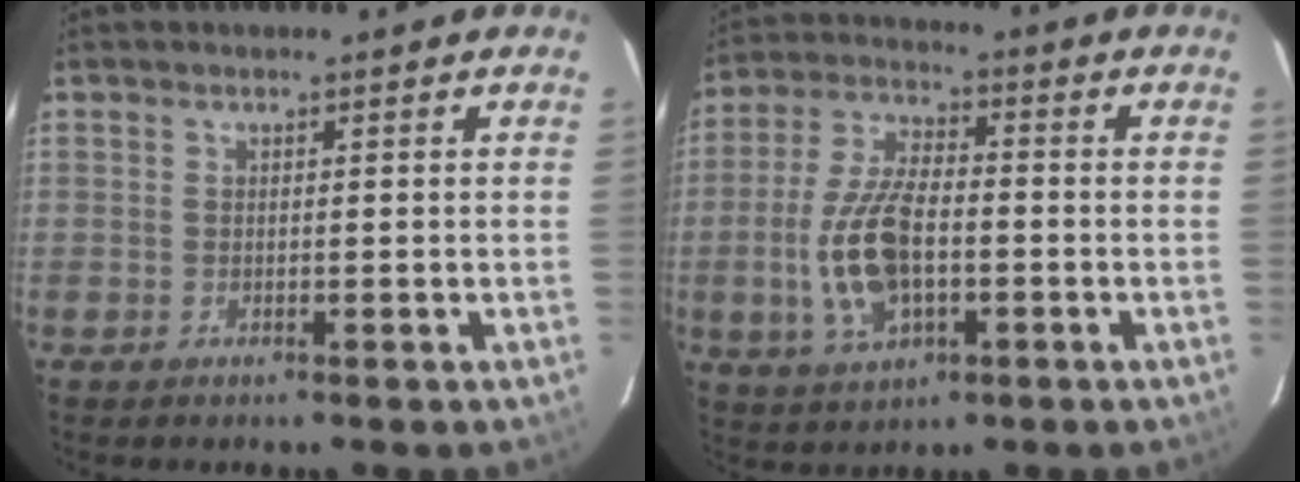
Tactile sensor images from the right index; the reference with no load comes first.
{"total": 13.2, "force": [-2.7, 6.5, 11.2], "torque": [-0.237, 0.002, -0.046]}